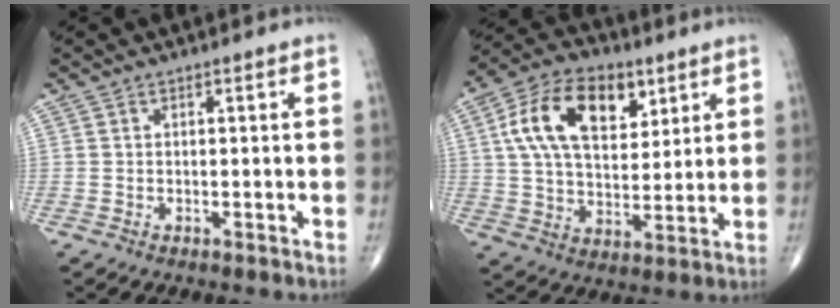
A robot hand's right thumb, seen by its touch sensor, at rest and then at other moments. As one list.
[{"total": 17.3, "force": [6.3, 10.2, 12.5], "torque": [-0.191, -0.006, 0.109]}]